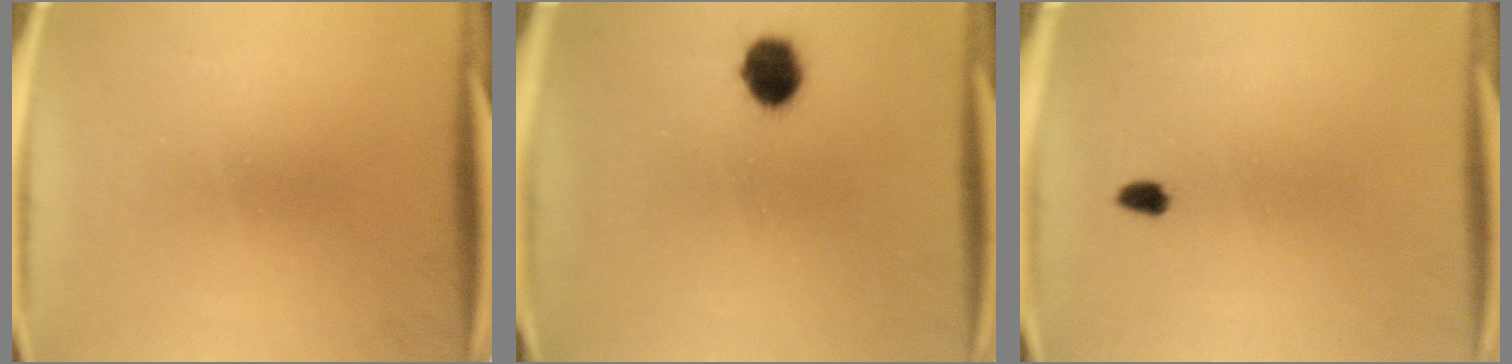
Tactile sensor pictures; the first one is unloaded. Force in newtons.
{"total": 6.5}
{"total": 1.4}